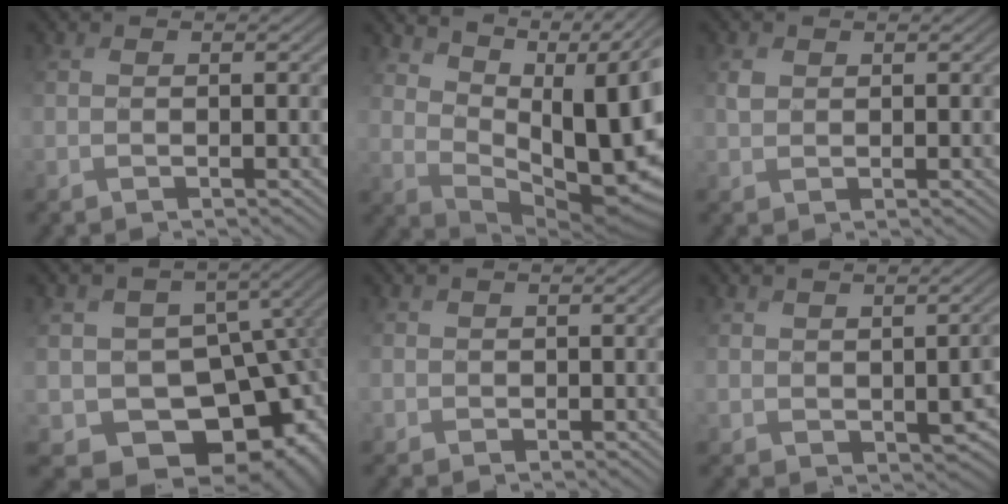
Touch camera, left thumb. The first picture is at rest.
{"total": 13.2, "force": [6.1, 6.0, 10.0], "torque": [-0.151, 0.011, 0.109]}
{"total": 0.9, "force": [0.7, -0.1, -0.6], "torque": [0.001, 0.000, 0.018]}
{"total": 11.9, "force": [-3.5, 9.5, 6.3], "torque": [-0.106, -0.039, -0.028]}
{"total": 2.2, "force": [0.4, -0.3, -2.2], "torque": [0.029, -0.001, 0.016]}
{"total": 2.8, "force": [-0.3, 2.4, 1.4], "torque": [-0.022, -0.018, 0.020]}